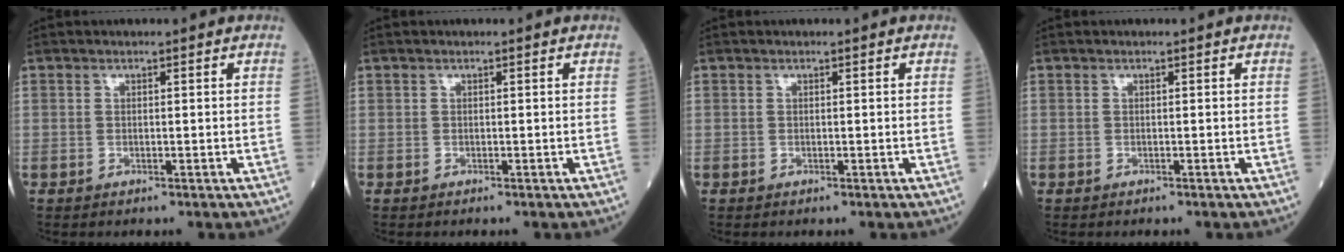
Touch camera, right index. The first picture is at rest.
{"total": 0.0}
{"total": 0.0}
{"total": 0.0}